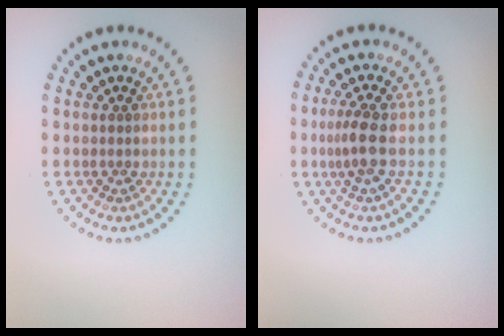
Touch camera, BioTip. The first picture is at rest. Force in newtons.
{"total": 2.2, "press": 1.8, "slide": 1.2}